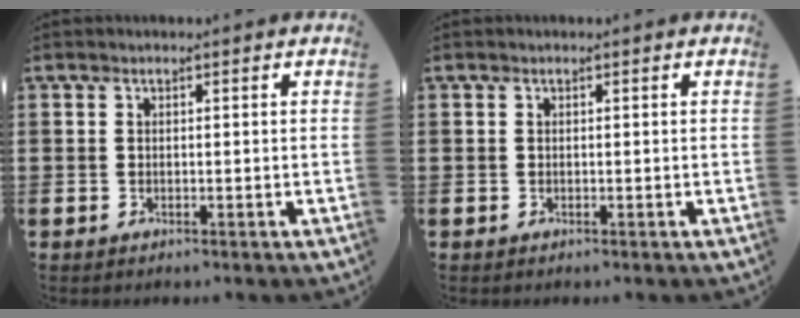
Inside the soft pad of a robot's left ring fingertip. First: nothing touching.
{"total": 0.0}